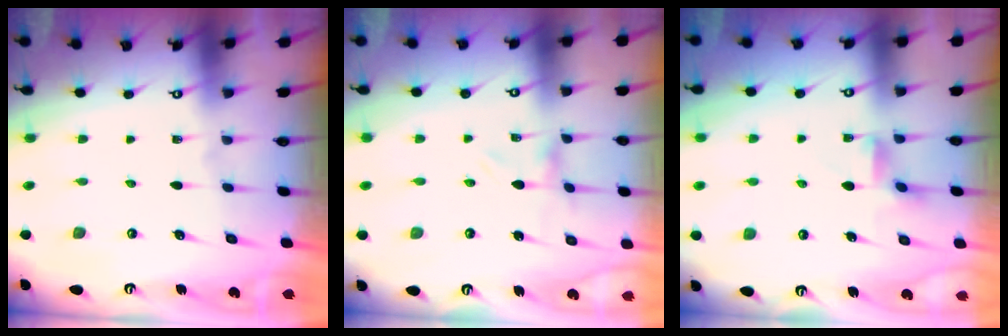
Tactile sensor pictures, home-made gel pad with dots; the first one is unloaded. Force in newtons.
{"total": 0.0}
{"total": 3.0, "press": 2.9, "slide": 0.5}